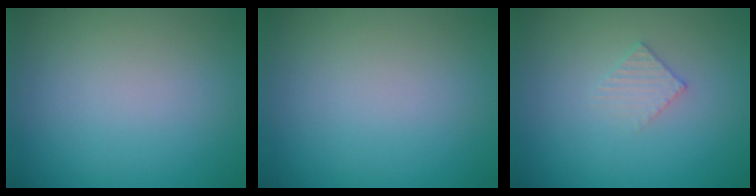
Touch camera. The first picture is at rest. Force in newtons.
{"total": 0.0}
{"total": 1.4, "press": 1.4, "slide": 0.2}